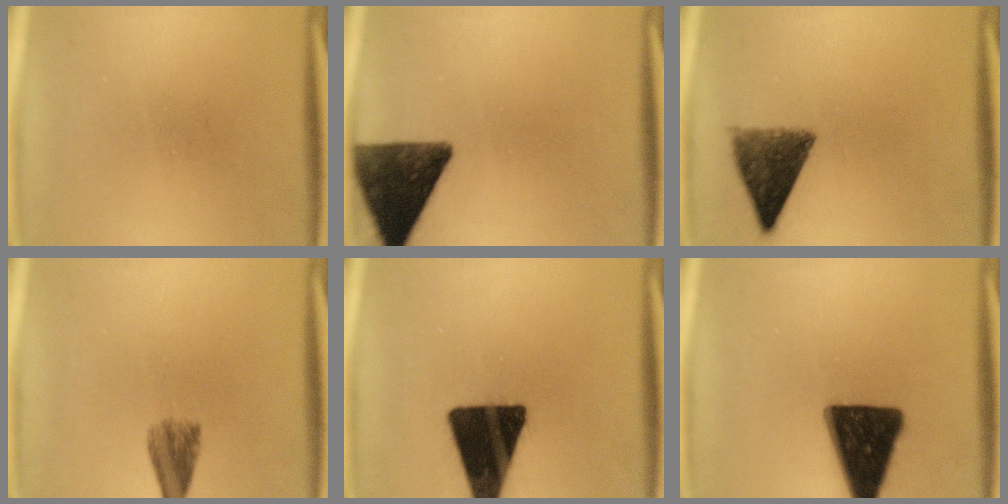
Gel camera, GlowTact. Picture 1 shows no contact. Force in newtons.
{"total": 12.8}
{"total": 8.8}
{"total": 4.1}
{"total": 19.4}
{"total": 17.6}